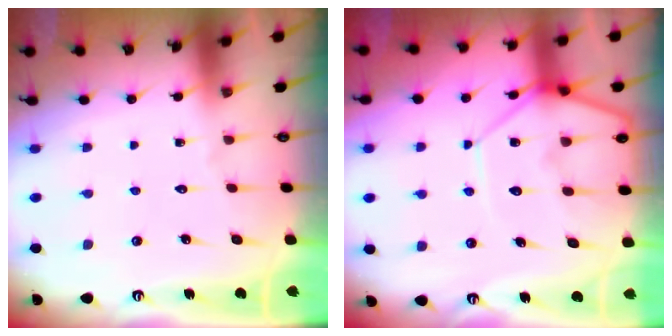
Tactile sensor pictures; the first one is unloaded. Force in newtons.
{"total": 11.0, "press": 11.0, "slide": 1.0}